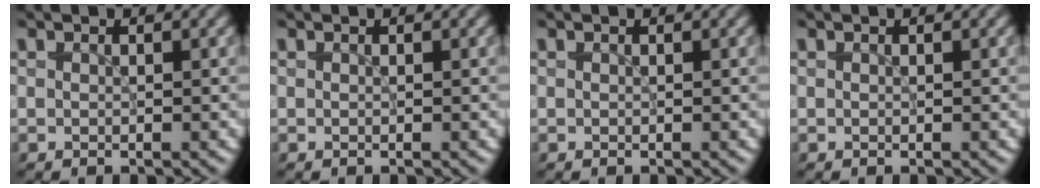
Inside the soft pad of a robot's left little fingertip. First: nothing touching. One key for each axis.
{"total": 0.0}
{"total": 0.0}
{"total": 0.0}